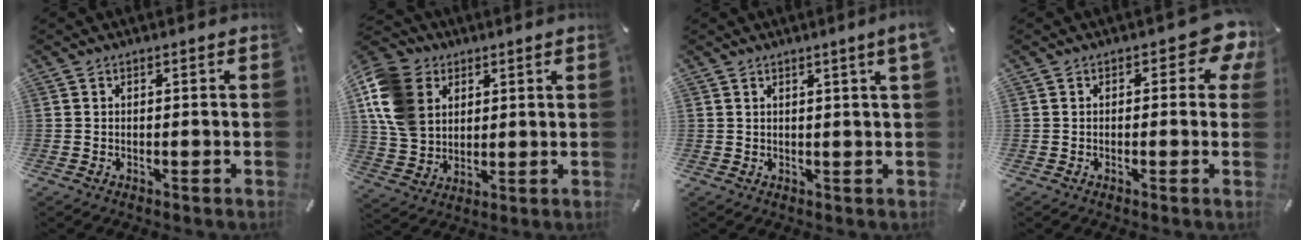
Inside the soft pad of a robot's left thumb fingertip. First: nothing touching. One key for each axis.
{"total": 13.9, "fx": 4.5, "fy": 11.2, "fz": 6.9, "tx": -0.190, "ty": -0.003, "tz": 0.082}
{"total": 2.4, "fx": 1.4, "fy": 0.0, "fz": 1.9, "tx": -0.039, "ty": 0.000, "tz": 0.025}
{"total": 6.1, "fx": 2.1, "fy": 3.4, "fz": 4.6, "tx": -0.051, "ty": -0.008, "tz": 0.032}